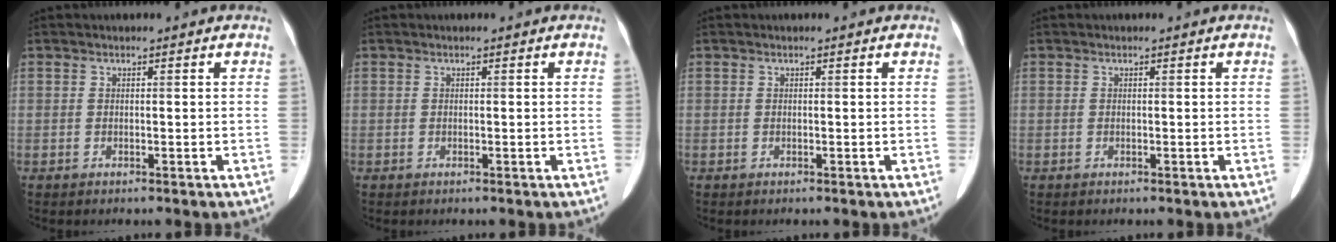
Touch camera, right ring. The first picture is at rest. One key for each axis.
{"total": 0.0}
{"total": 0.0}
{"total": 0.0}